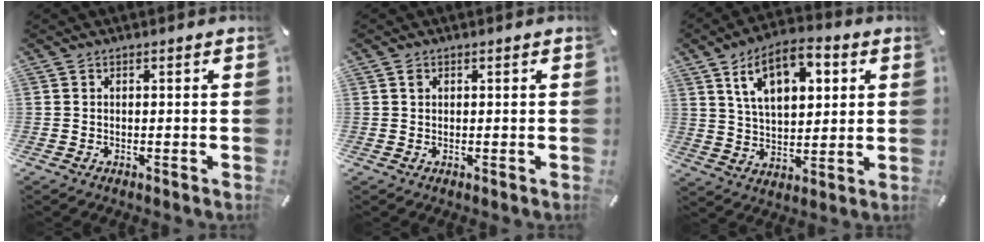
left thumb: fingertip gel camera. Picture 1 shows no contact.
{"total": 0.7, "force": [0.2, 0.6, 0.2], "torque": [0.005, -0.001, 0.003]}
{"total": 13.6, "force": [6.3, 7.7, 9.4], "torque": [-0.155, -0.004, 0.110]}